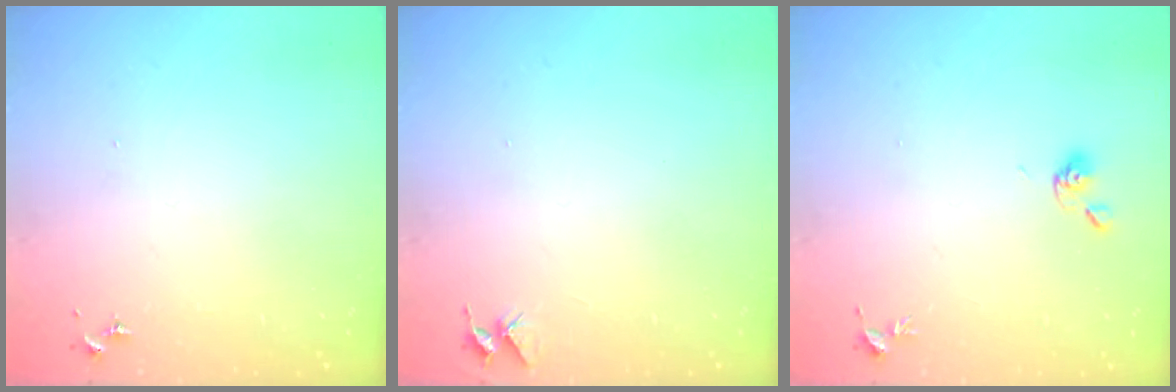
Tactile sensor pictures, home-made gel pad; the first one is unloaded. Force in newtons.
{"total": 4.0, "press": 4.0, "slide": 0.3}
{"total": 5.6, "press": 5.6, "slide": 1.0}